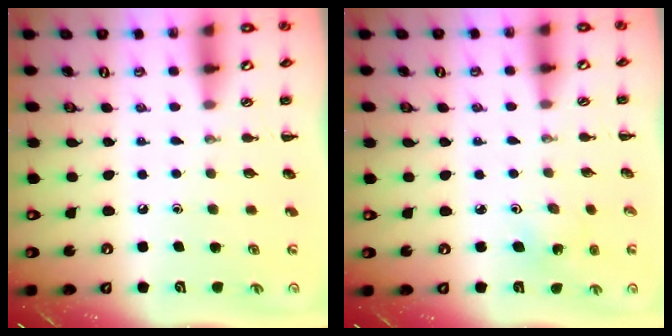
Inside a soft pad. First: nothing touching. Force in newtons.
{"total": 3.8, "press": 3.7, "slide": 1.0}